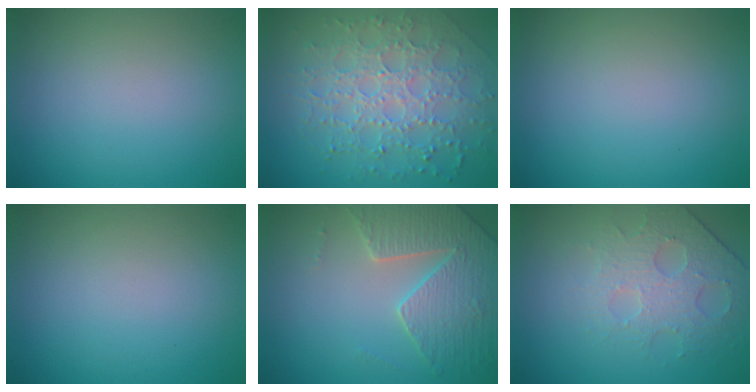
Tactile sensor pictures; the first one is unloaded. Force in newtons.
{"total": 7.5, "press": 5.4, "slide": 5.2}
{"total": 0.0}
{"total": 0.0}
{"total": 4.1, "press": 4.1, "slide": 0.5}
{"total": 4.5, "press": 3.3, "slide": 3.0}